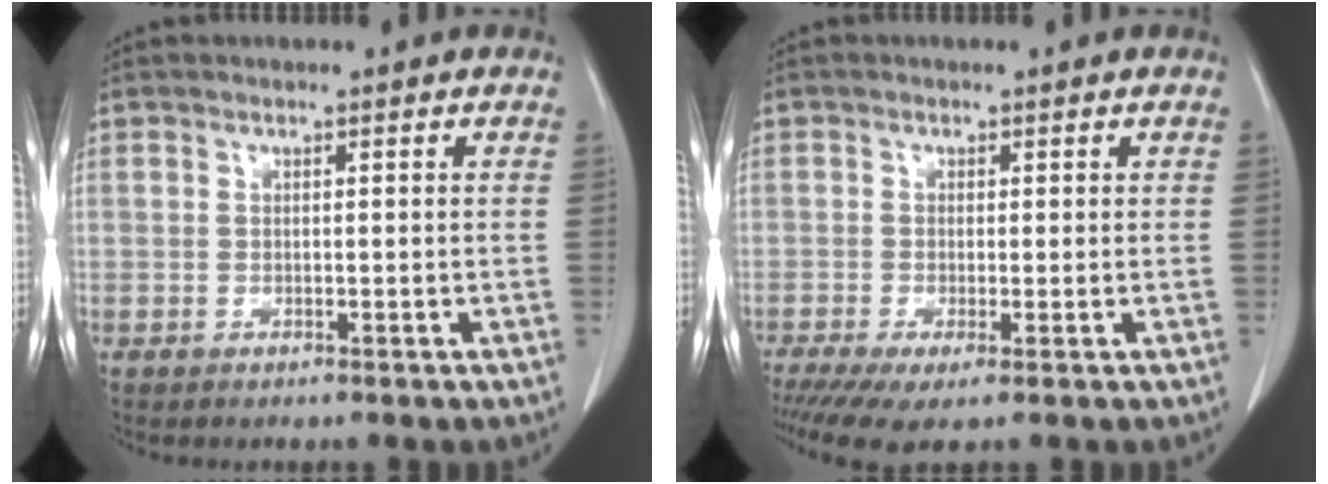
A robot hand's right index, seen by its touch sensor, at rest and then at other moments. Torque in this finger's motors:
{"motor_torque": [1.15, -0.99, 0.37, 0.10]}